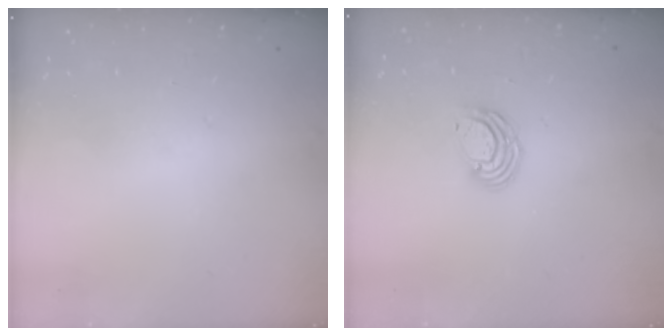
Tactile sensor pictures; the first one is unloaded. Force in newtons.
{"total": 6.5, "press": 6.4, "slide": 0.8}